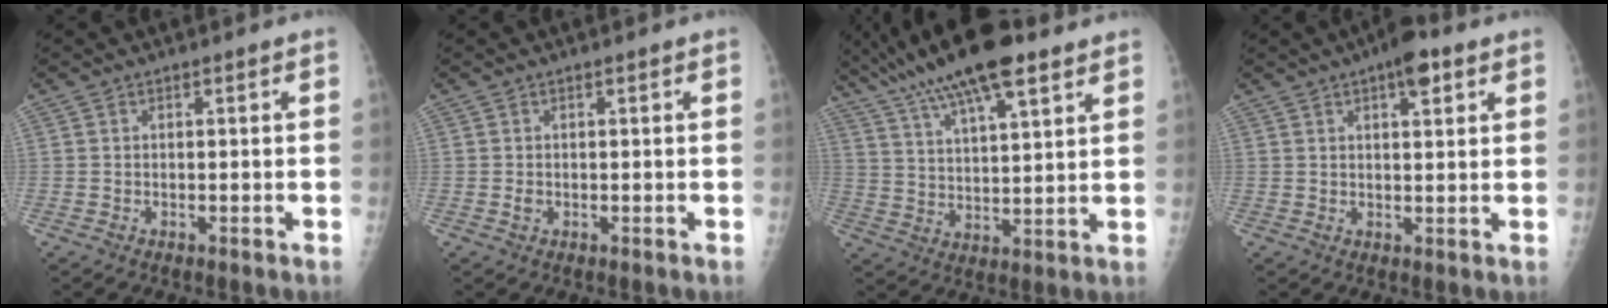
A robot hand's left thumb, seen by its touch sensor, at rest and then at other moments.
{"total": 0.9, "force": [0.1, 0.7, 0.6], "torque": [-0.008, 0.000, 0.003]}
{"total": 18.4, "force": [12.0, 5.2, 13.0], "torque": [-0.229, -0.012, 0.211]}
{"total": 6.4, "force": [3.5, 2.4, 4.8], "torque": [-0.055, -0.007, 0.044]}